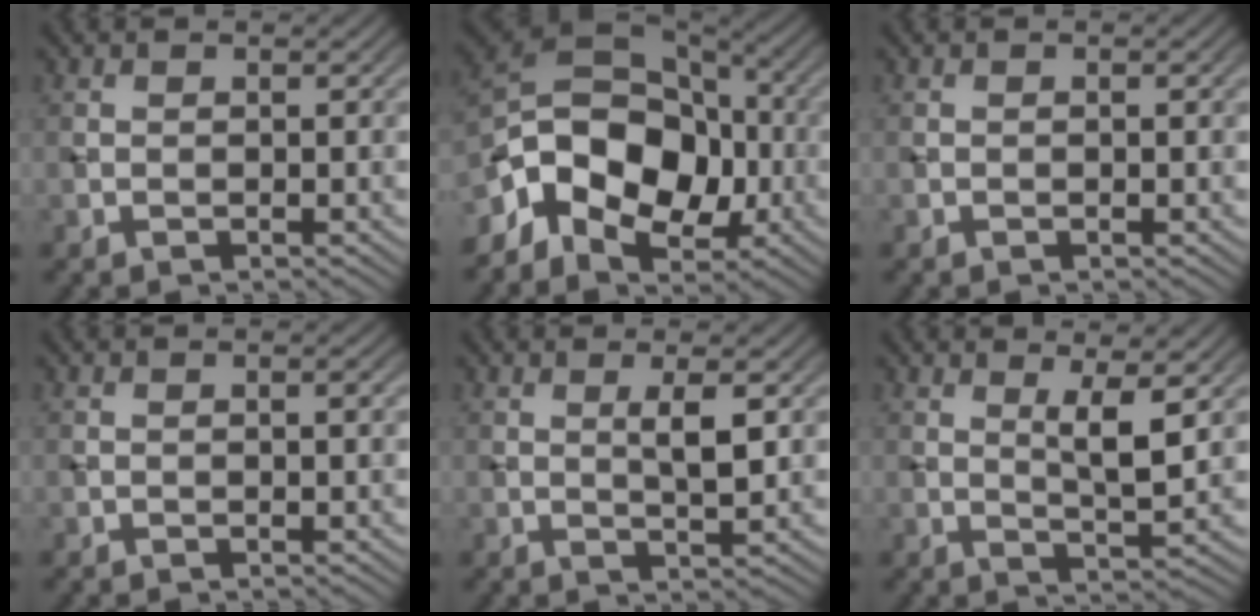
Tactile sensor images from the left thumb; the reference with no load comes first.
{"total": 13.4, "force": [-3.6, 9.0, 9.3], "torque": [-0.167, -0.001, -0.072]}
{"total": 0.7, "force": [-0.1, 0.2, 0.7], "torque": [-0.012, -0.002, -0.001]}
{"total": 0.7, "force": [0.0, 0.1, 0.7], "torque": [-0.013, -0.001, -0.001]}
{"total": 3.0, "force": [0.8, 0.7, 2.8], "torque": [-0.054, -0.005, 0.016]}
{"total": 4.7, "force": [1.8, 1.0, 4.2], "torque": [-0.082, -0.008, 0.037]}